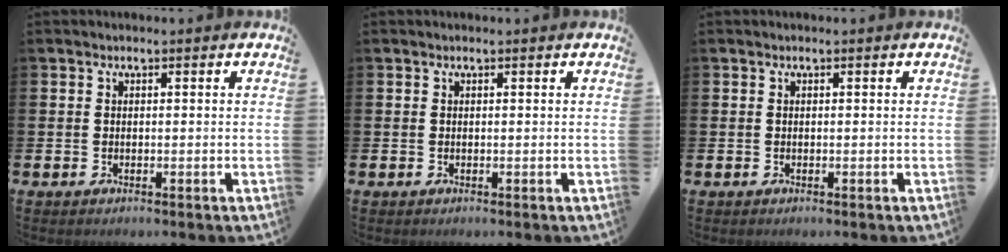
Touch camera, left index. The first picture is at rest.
{"total": 0.0}
{"total": 0.0}